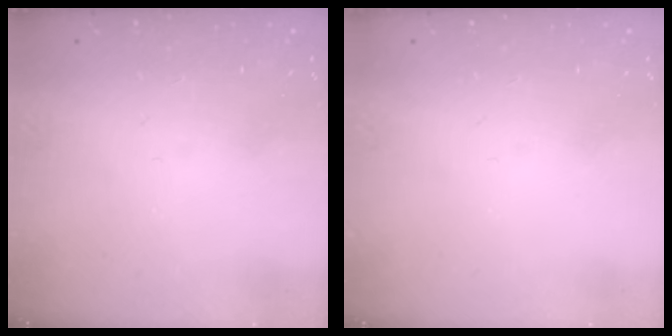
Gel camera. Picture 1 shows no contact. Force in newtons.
{"total": 0.0}